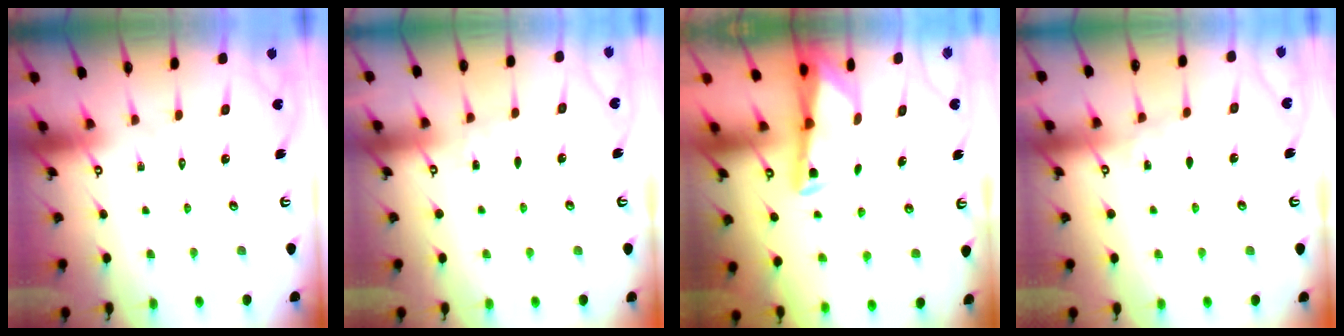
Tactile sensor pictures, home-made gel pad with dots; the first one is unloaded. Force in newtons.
{"total": 2.4, "press": 2.4, "slide": 0.4}
{"total": 3.0, "press": 3.0, "slide": 0.3}
{"total": 4.8, "press": 4.7, "slide": 0.5}